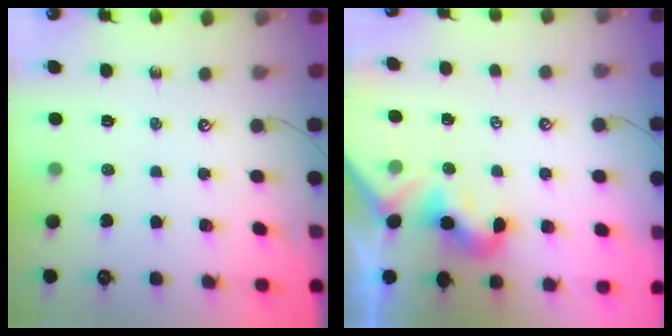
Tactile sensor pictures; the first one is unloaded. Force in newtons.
{"total": 0.9, "press": 0.7, "slide": 0.6}